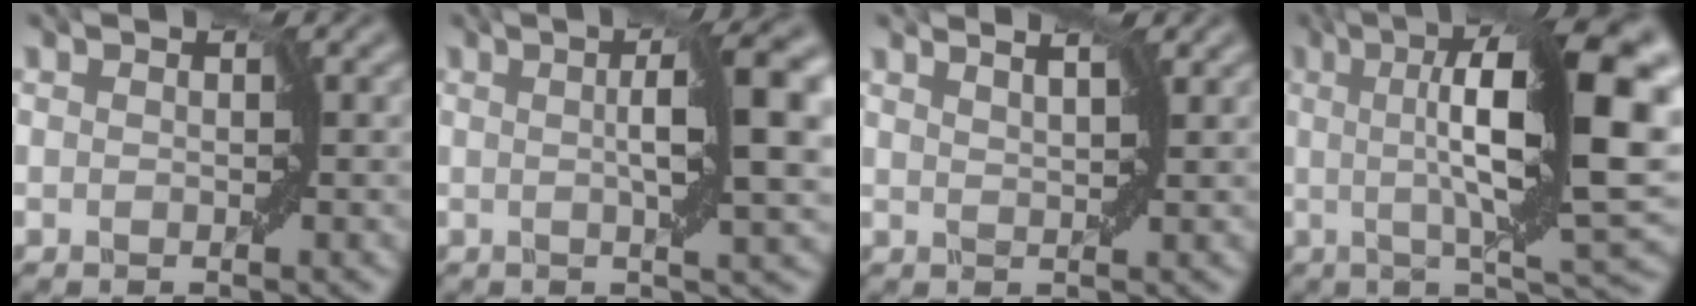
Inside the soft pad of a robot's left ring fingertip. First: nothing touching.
{"total": 7.7, "force": [1.0, 1.4, 7.5], "torque": [-0.113, 0.011, 0.011]}
{"total": 2.7, "force": [2.3, 0.5, 1.3], "torque": [-0.009, 0.007, 0.009]}
{"total": 14.2, "force": [2.2, 2.8, 13.8], "torque": [-0.183, 0.010, 0.035]}